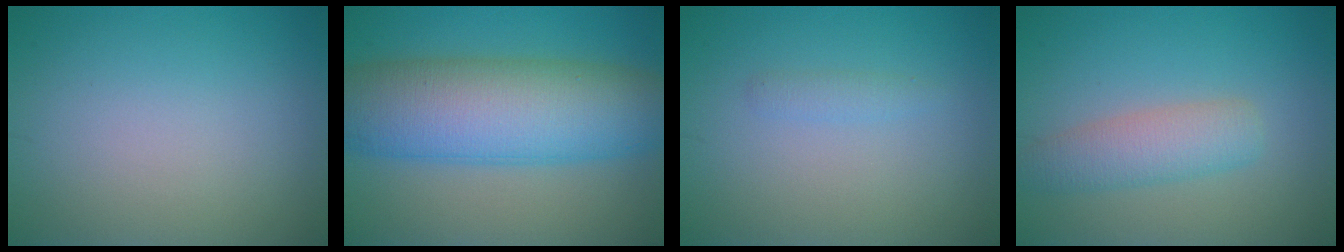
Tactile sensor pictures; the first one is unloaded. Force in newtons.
{"total": 11.7, "press": 11.7, "slide": 0.1}
{"total": 0.9, "press": 0.9, "slide": 0.0}
{"total": 3.5, "press": 3.5, "slide": 0.1}